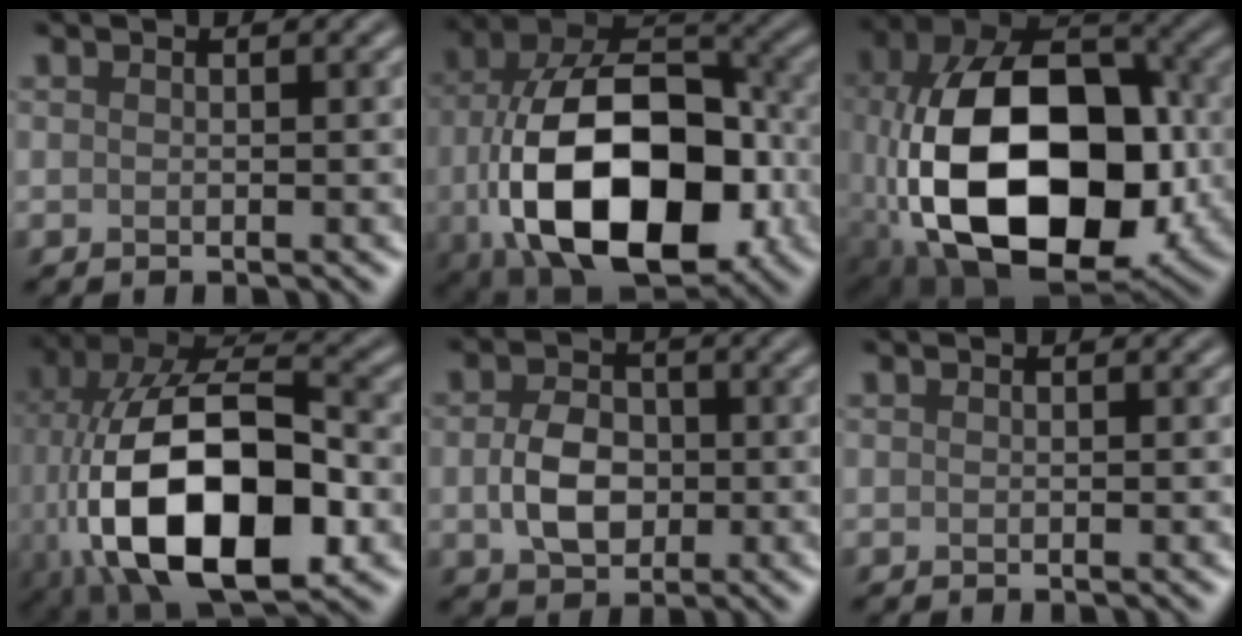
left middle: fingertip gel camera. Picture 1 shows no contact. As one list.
[{"total": 16.4, "force": [-3.8, 9.8, 12.5], "torque": [-0.211, -0.018, -0.060]}, {"total": 16.7, "force": [-3.1, 10.5, 12.6], "torque": [-0.228, -0.010, -0.055]}, {"total": 16.2, "force": [-4.1, 8.6, 13.1], "torque": [-0.241, -0.006, -0.070]}, {"total": 4.4, "force": [-0.3, 3.3, 2.9], "torque": [-0.061, 0.000, -0.008]}, {"total": 0.0}]